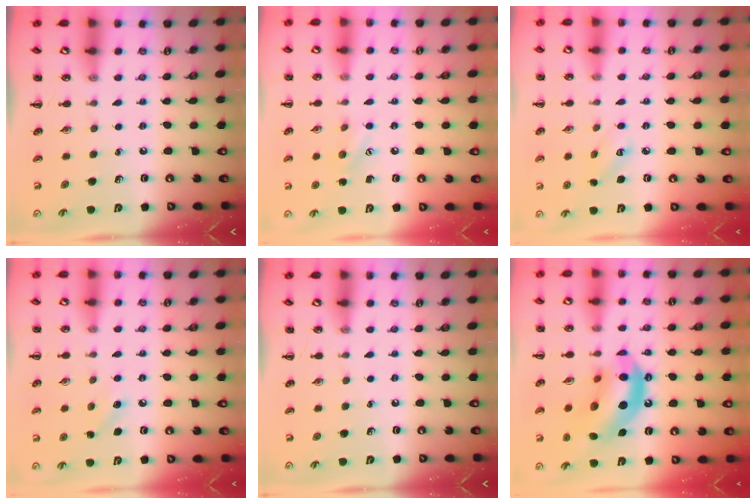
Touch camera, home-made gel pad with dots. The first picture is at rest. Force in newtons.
{"total": 6.7, "press": 6.5, "slide": 1.7}
{"total": 3.3, "press": 3.2, "slide": 0.9}
{"total": 5.8, "press": 5.6, "slide": 1.6}
{"total": 0.0}
{"total": 16.0, "press": 15.3, "slide": 4.6}